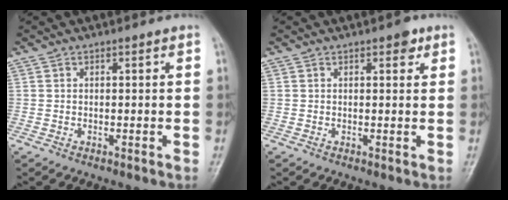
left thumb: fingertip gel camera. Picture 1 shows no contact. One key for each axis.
{"total": 2.1, "fx": 1.2, "fy": 1.2, "fz": 1.4, "tx": -0.007, "ty": -0.002, "tz": 0.012}